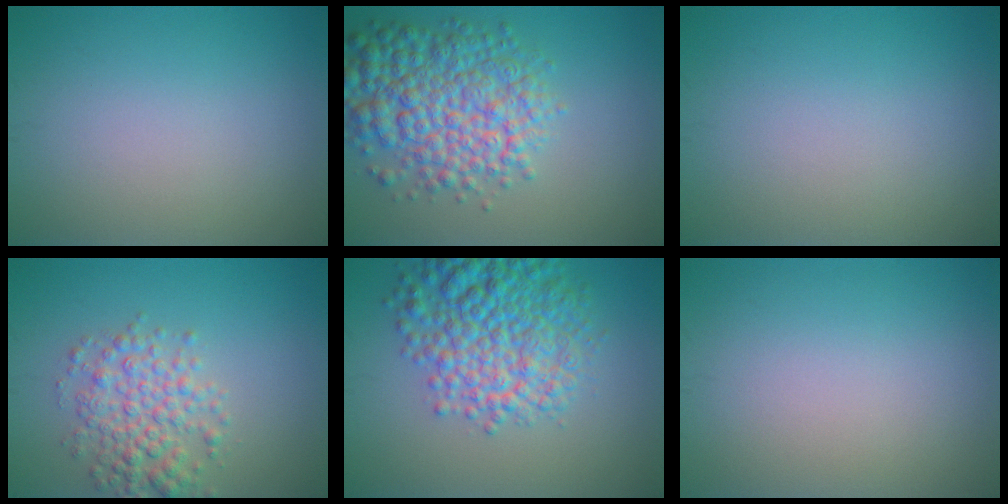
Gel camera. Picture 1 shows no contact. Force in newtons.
{"total": 8.0, "press": 8.0, "slide": 0.2}
{"total": 0.0}
{"total": 4.4, "press": 4.4, "slide": 0.0}
{"total": 8.0, "press": 8.0, "slide": 0.3}
{"total": 0.0}